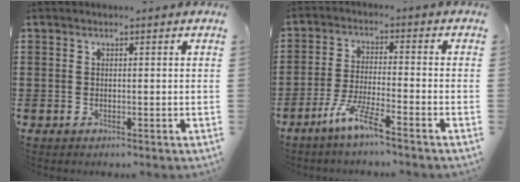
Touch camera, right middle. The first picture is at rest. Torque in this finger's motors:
{"motor_torque": [1.31, -0.50, 0.49, 0.10]}